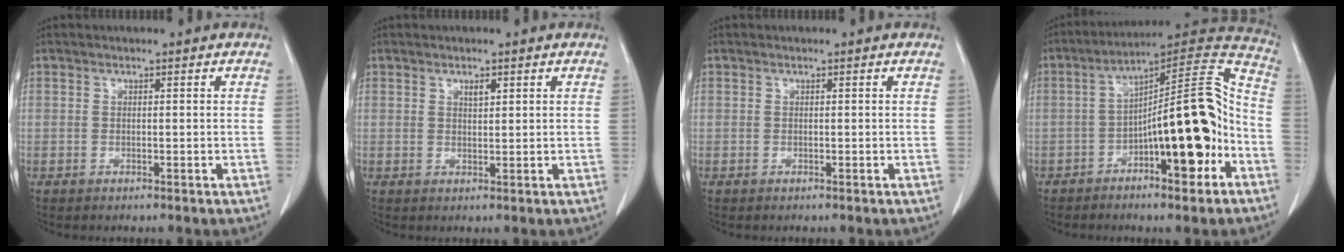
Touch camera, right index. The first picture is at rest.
{"total": 1.4, "force": [0.8, 0.5, 1.0], "torque": [-0.016, -0.002, 0.014]}
{"total": 0.0}
{"total": 15.7, "force": [-5.3, 3.4, 14.4], "torque": [-0.215, 0.026, -0.077]}